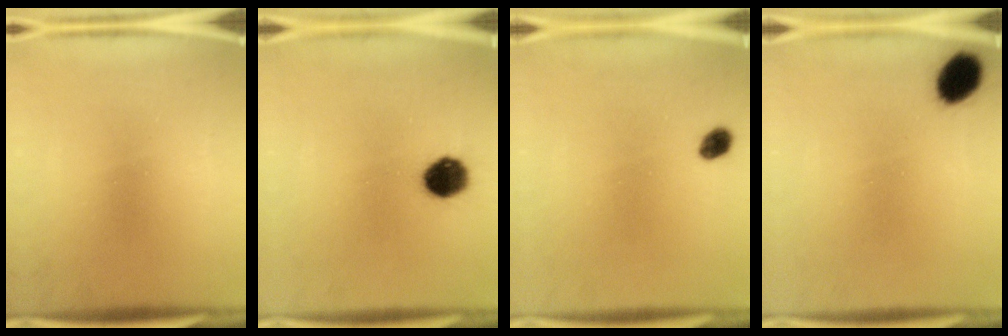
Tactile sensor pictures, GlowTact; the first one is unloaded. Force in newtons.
{"total": 8.2}
{"total": 2.2}
{"total": 7.0}